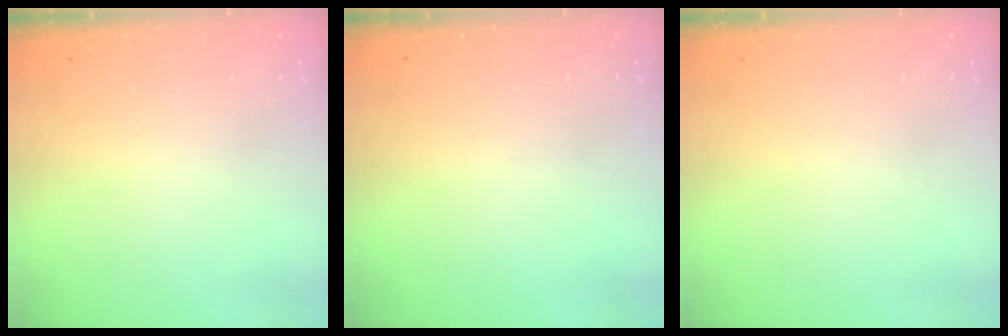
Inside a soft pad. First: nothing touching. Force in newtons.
{"total": 2.8, "press": 2.8, "slide": 0.1}
{"total": 0.0}